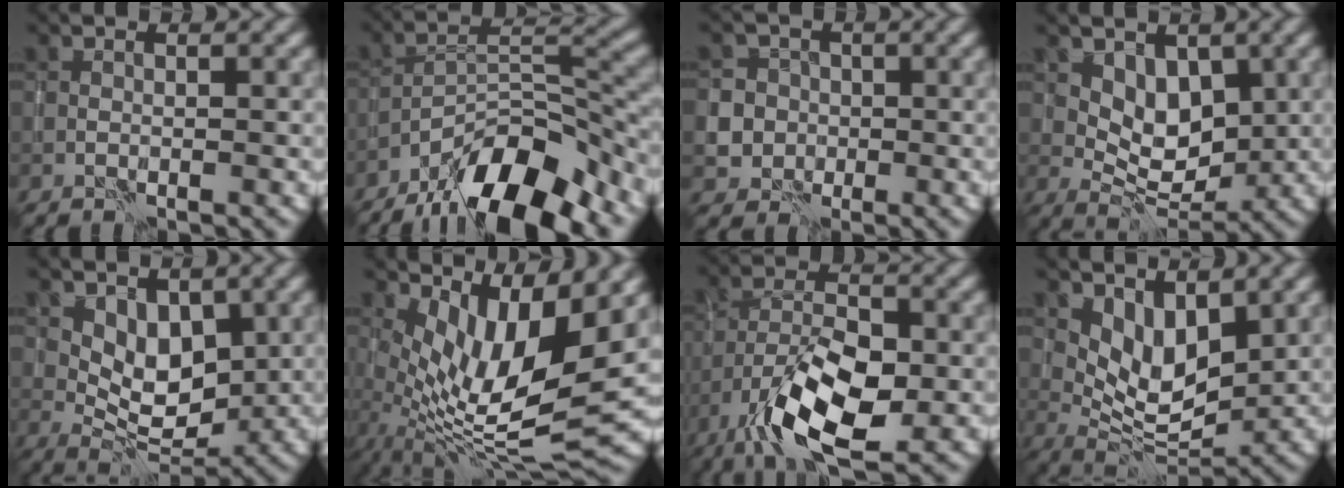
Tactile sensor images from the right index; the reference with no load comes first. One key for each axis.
{"total": 11.1, "fx": -8.4, "fy": 3.0, "fz": 6.6, "tx": -0.101, "ty": 0.015, "tz": -0.160}
{"total": 7.7, "fx": -0.8, "fy": 7.5, "fz": 1.6, "tx": -0.041, "ty": 0.006, "tz": -0.031}
{"total": 4.0, "fx": 1.9, "fy": 2.4, "fz": 2.6, "tx": -0.037, "ty": -0.012, "tz": 0.030}
{"total": 4.1, "fx": 1.8, "fy": 2.3, "fz": 2.8, "tx": -0.042, "ty": -0.012, "tz": 0.033}
{"total": 9.4, "fx": 2.5, "fy": 2.8, "fz": 8.6, "tx": -0.163, "ty": -0.012, "tz": 0.053}
{"total": 9.0, "fx": -4.2, "fy": 3.5, "fz": 7.2, "tx": -0.137, "ty": 0.005, "tz": -0.080}
{"total": 4.8, "fx": 2.7, "fy": 2.1, "fz": 3.4, "tx": -0.062, "ty": -0.014, "tz": 0.051}